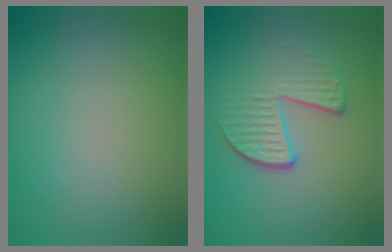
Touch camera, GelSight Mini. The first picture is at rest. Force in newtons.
{"total": 4.0, "press": 2.7, "slide": 2.9}